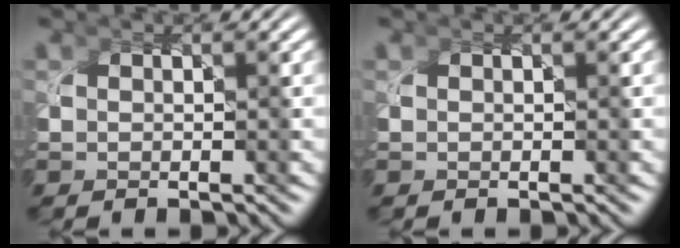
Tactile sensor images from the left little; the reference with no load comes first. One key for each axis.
{"total": 0.0}